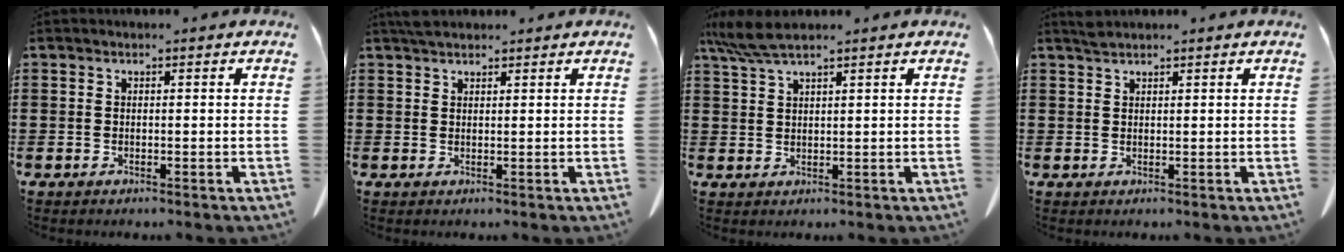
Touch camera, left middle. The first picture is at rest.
{"total": 1.8, "force": [1.6, 0.6, 0.4], "torque": [-0.012, 0.001, 0.033]}
{"total": 4.8, "force": [3.7, 0.3, 3.0], "torque": [-0.067, -0.002, 0.069]}
{"total": 1.2, "force": [1.1, 0.1, 0.4], "torque": [-0.010, -0.002, 0.022]}